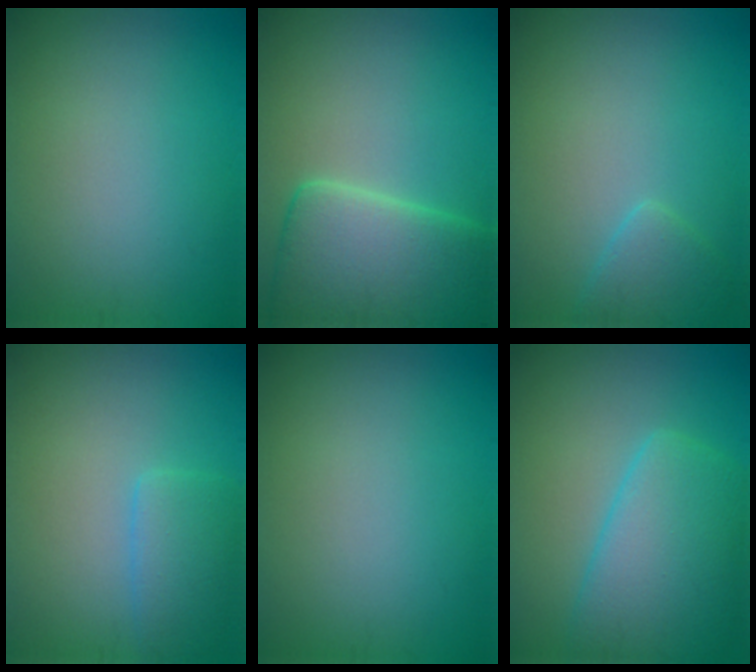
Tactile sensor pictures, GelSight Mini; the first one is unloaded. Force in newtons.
{"total": 9.2, "press": 9.2, "slide": 0.8}
{"total": 2.1, "press": 2.1, "slide": 0.2}
{"total": 2.9, "press": 2.9, "slide": 0.1}
{"total": 0.0}
{"total": 7.0, "press": 7.0, "slide": 0.4}